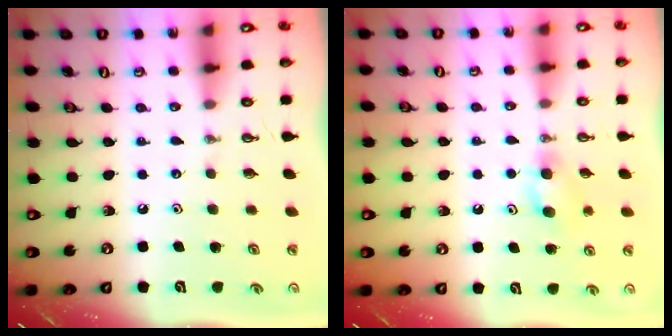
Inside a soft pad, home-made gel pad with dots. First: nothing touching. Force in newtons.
{"total": 5.6, "press": 5.5, "slide": 1.3}